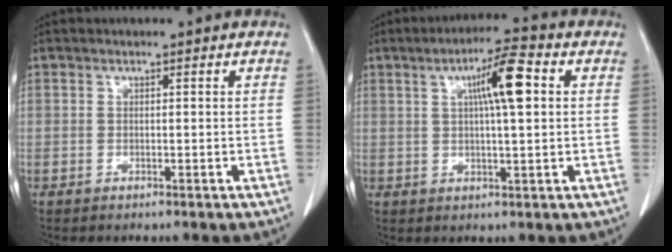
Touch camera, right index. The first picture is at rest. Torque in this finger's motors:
{"motor_torque": [0.38, 0.14, 0.21, 0.07]}